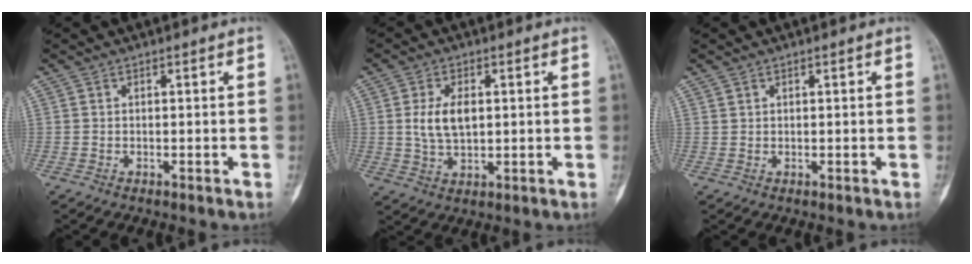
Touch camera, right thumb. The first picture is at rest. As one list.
[{"total": 6.9, "force": [1.0, 4.0, 5.6], "torque": [-0.103, -0.003, 0.022]}, {"total": 0.7, "force": [0.6, 0.3, 0.1], "torque": [0.005, -0.004, 0.010]}]